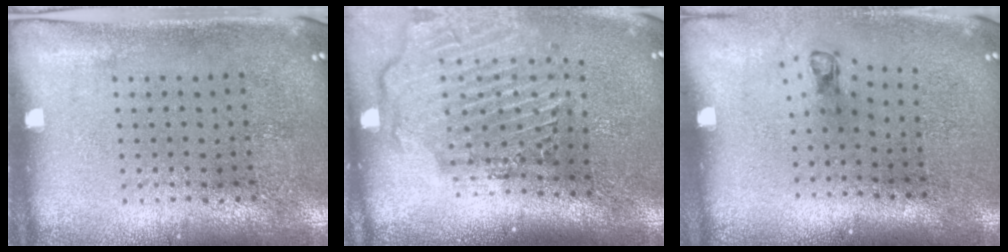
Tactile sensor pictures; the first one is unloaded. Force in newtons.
{"total": 2.9, "press": 2.3, "slide": 1.8}
{"total": 0.8, "press": 0.4, "slide": 0.7}